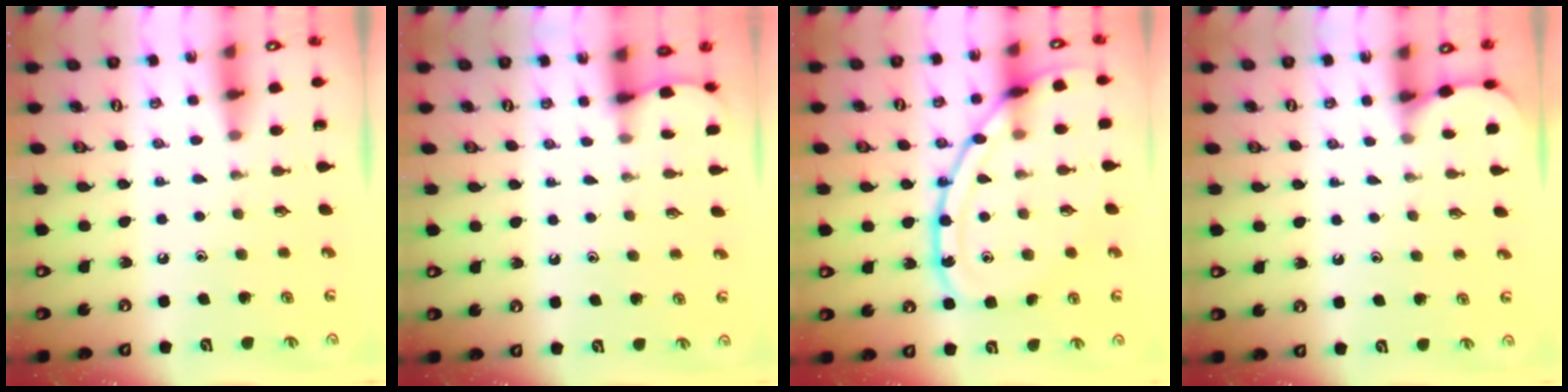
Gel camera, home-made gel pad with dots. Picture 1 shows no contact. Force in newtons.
{"total": 2.4, "press": 2.4, "slide": 0.2}
{"total": 15.6, "press": 15.6, "slide": 0.8}
{"total": 1.8, "press": 1.8, "slide": 0.2}